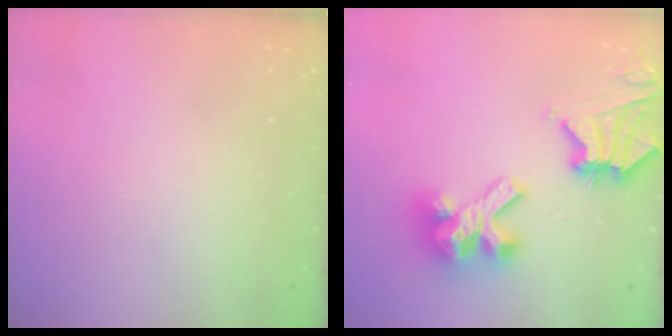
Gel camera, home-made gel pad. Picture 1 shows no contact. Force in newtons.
{"total": 14.5, "press": 14.3, "slide": 1.8}